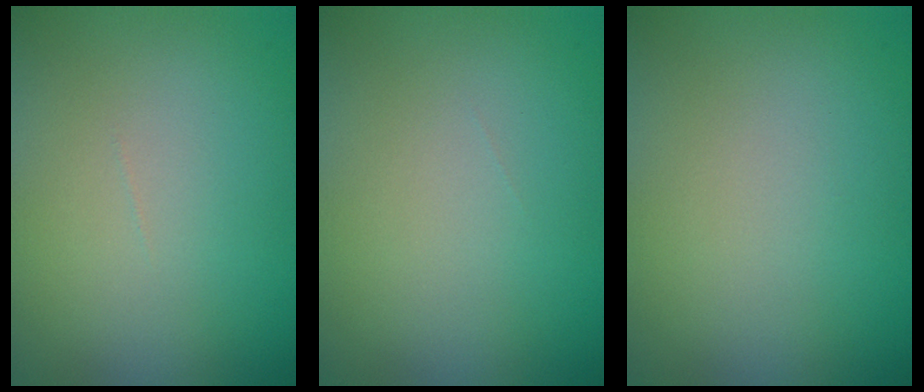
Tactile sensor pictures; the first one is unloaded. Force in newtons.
{"total": 0.0}
{"total": 0.0}